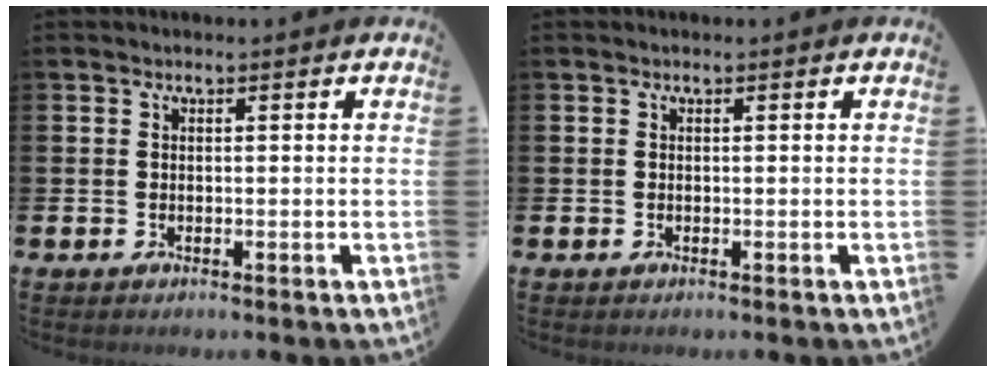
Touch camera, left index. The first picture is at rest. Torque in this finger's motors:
{"motor_torque": [0.00, 0.00, 0.00, 0.00]}